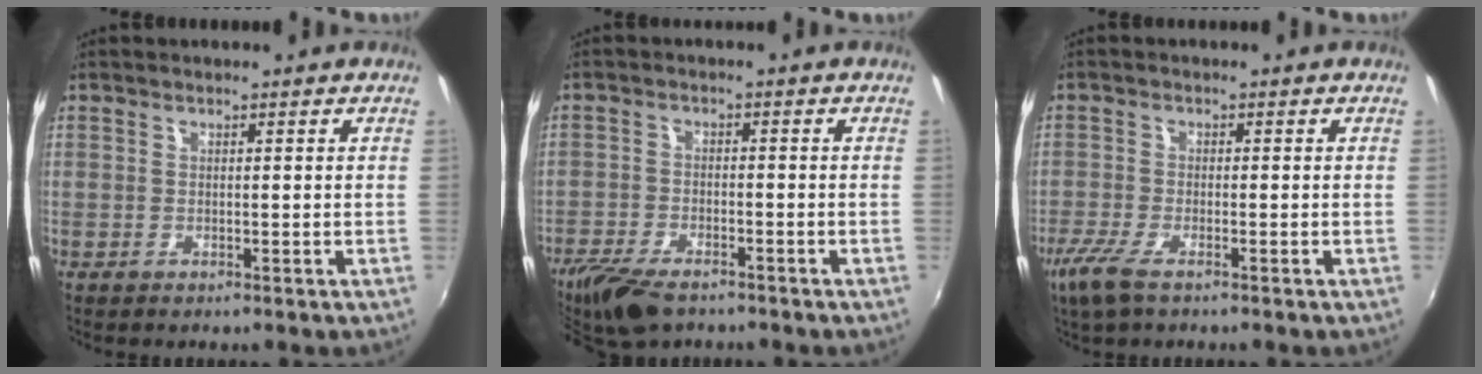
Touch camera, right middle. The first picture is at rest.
{"total": 9.6, "force": [-7.5, 3.4, 5.0], "torque": [-0.125, -0.025, -0.137]}
{"total": 5.4, "force": [-3.6, 1.3, 3.8], "torque": [-0.097, -0.015, -0.071]}